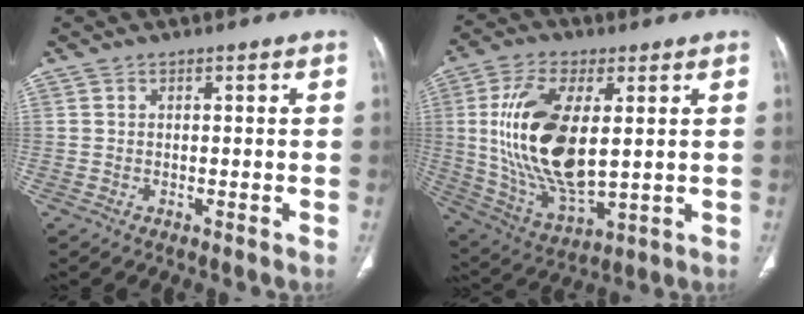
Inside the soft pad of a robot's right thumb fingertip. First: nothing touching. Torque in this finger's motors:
{"motor_torque": [0.96, 4.05, 2.07, 0.34, 0.75]}